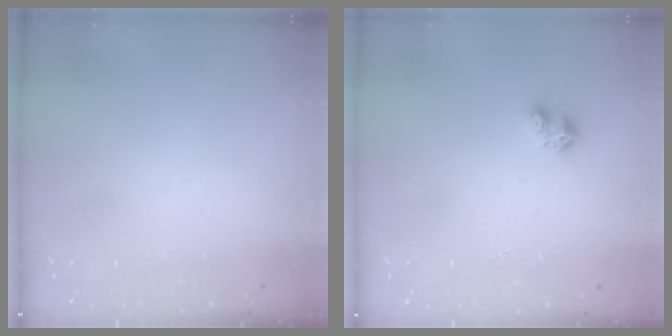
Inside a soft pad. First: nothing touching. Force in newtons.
{"total": 3.0, "press": 2.9, "slide": 0.3}